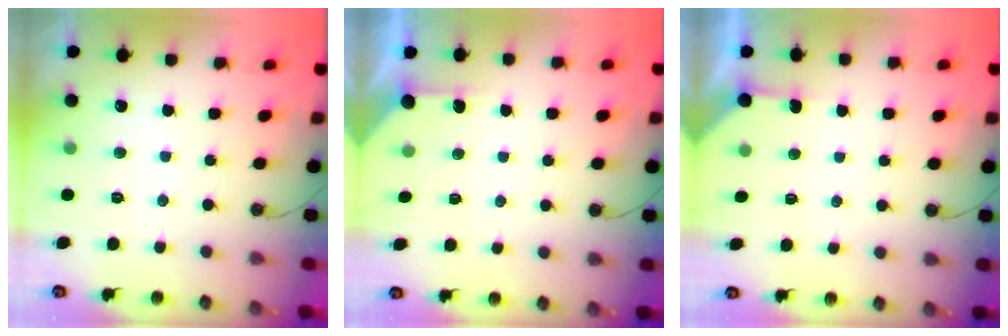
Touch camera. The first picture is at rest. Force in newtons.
{"total": 2.3, "press": 2.3, "slide": 0.2}
{"total": 3.2, "press": 3.2, "slide": 0.4}